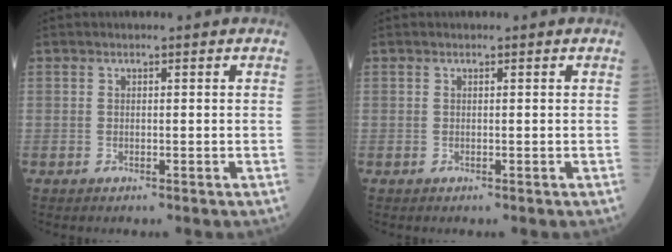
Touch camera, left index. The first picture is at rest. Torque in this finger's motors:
{"motor_torque": [-0.16, 0.14, 0.02, 0.00]}